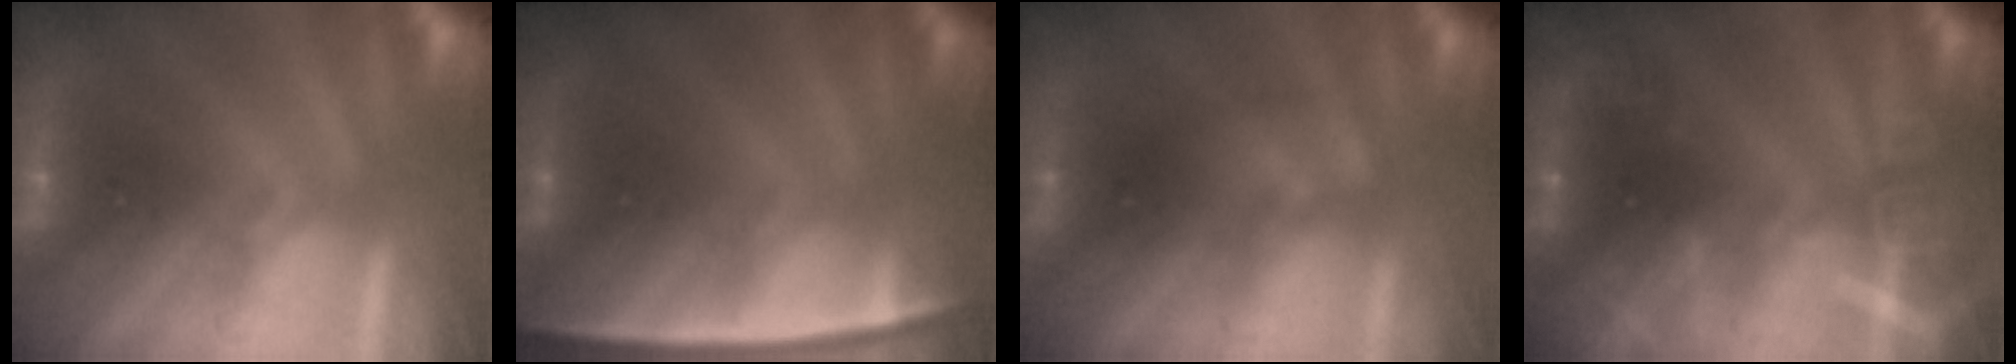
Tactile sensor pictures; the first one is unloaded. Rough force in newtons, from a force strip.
{"total": 2.4}
{"total": 2.6}
{"total": 3.3}